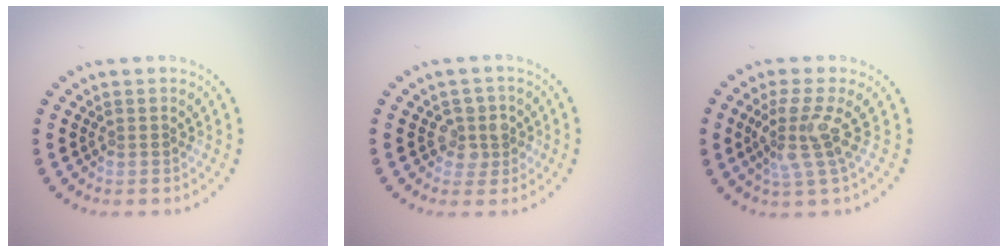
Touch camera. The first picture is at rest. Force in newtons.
{"total": 2.3, "press": 2.0, "slide": 1.1}
{"total": 3.4, "press": 2.5, "slide": 2.3}